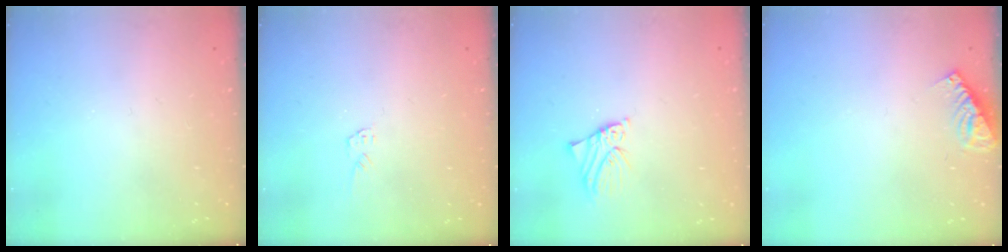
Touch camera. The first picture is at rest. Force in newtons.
{"total": 3.2, "press": 3.2, "slide": 0.2}
{"total": 2.4, "press": 2.4, "slide": 0.3}
{"total": 7.2, "press": 7.1, "slide": 0.7}